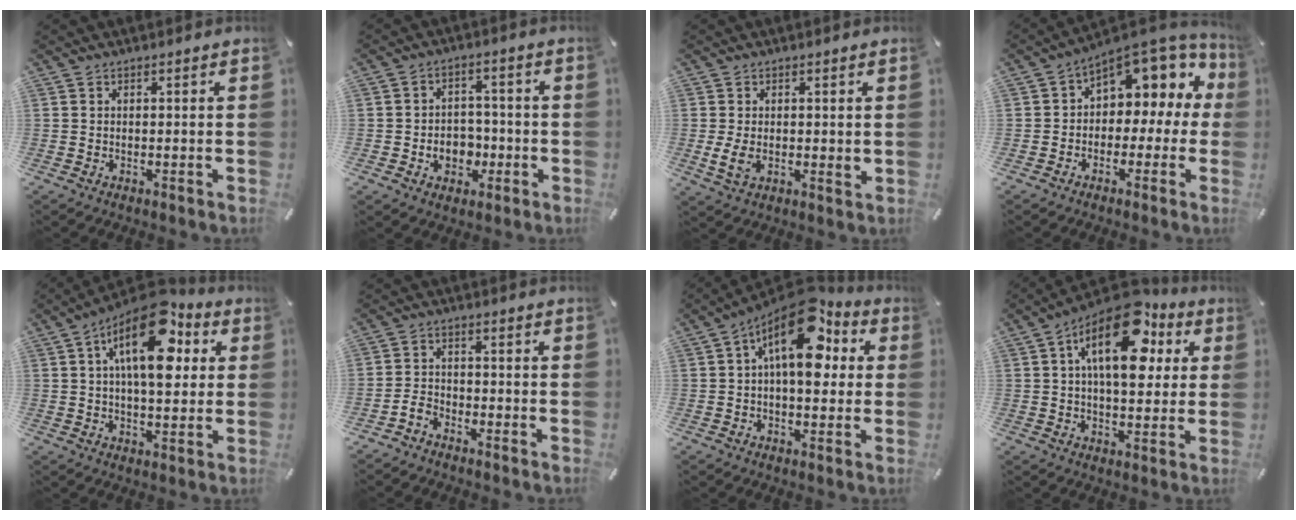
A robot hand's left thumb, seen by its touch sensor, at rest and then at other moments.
{"total": 6.8, "force": [-2.0, 5.8, 3.0], "torque": [-0.052, 0.014, -0.032]}
{"total": 4.4, "force": [0.2, 2.8, 3.4], "torque": [-0.061, -0.007, 0.000]}
{"total": 7.7, "force": [3.8, 5.7, 3.5], "torque": [-0.057, -0.038, 0.071]}
{"total": 17.6, "force": [6.6, 8.1, 14.1], "torque": [-0.236, -0.023, 0.107]}
{"total": 3.5, "force": [-2.7, 1.9, 1.0], "torque": [-0.025, 0.013, -0.053]}
{"total": 15.8, "force": [5.7, 8.1, 12.3], "torque": [-0.177, -0.040, 0.097]}
{"total": 19.1, "force": [7.2, 9.8, 14.7], "torque": [-0.236, -0.032, 0.117]}